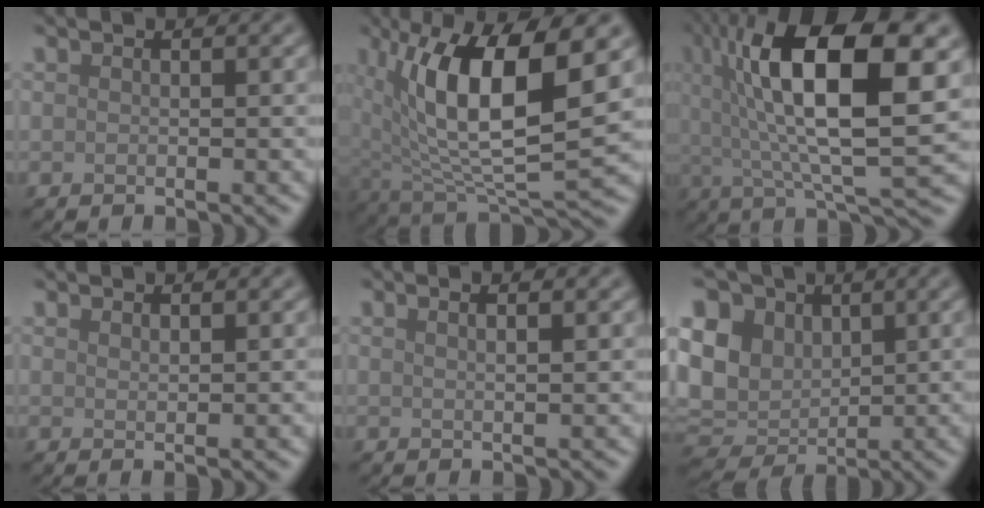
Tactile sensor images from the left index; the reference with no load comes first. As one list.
[{"total": 12.8, "force": [3.3, 4.7, 11.4], "torque": [-0.189, 0.000, 0.055]}, {"total": 13.7, "force": [3.8, 3.9, 12.6], "torque": [-0.203, 0.011, 0.061]}, {"total": 0.9, "force": [0.7, 0.2, 0.6], "torque": [-0.008, -0.001, 0.012]}, {"total": 2.9, "force": [1.5, 1.2, 2.2], "torque": [-0.009, 0.009, -0.006]}, {"total": 12.0, "force": [3.3, 9.5, 6.7], "torque": [-0.148, 0.031, 0.044]}]